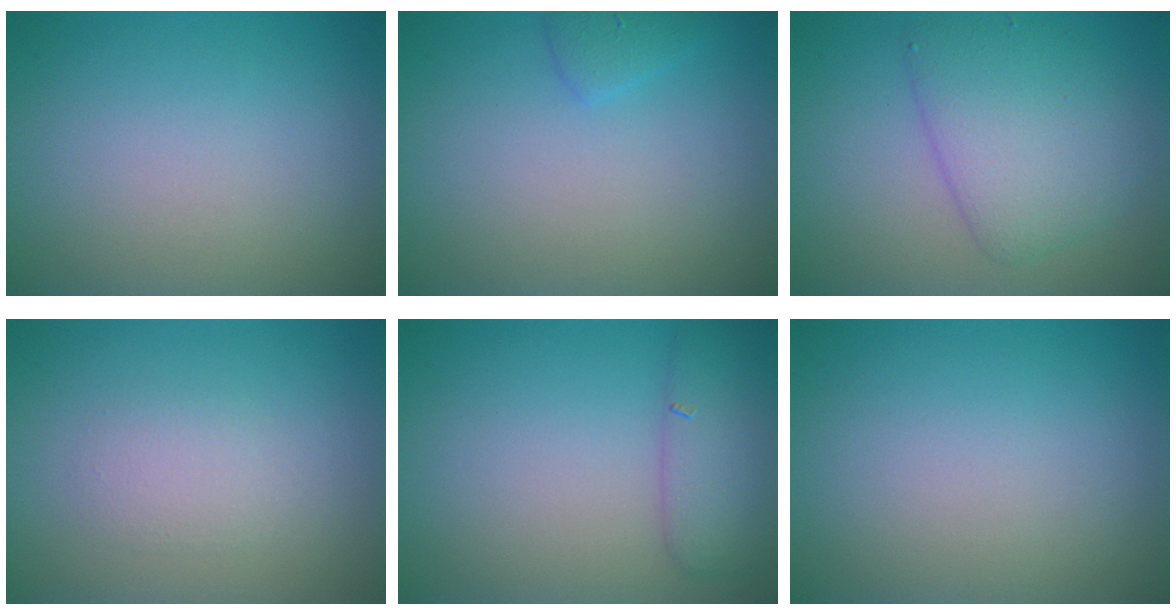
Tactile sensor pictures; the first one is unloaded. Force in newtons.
{"total": 1.2, "press": 1.2, "slide": 0.1}
{"total": 5.0, "press": 5.0, "slide": 0.1}
{"total": 1.7, "press": 1.7, "slide": 0.1}
{"total": 3.2, "press": 3.2, "slide": 0.1}
{"total": 0.0}